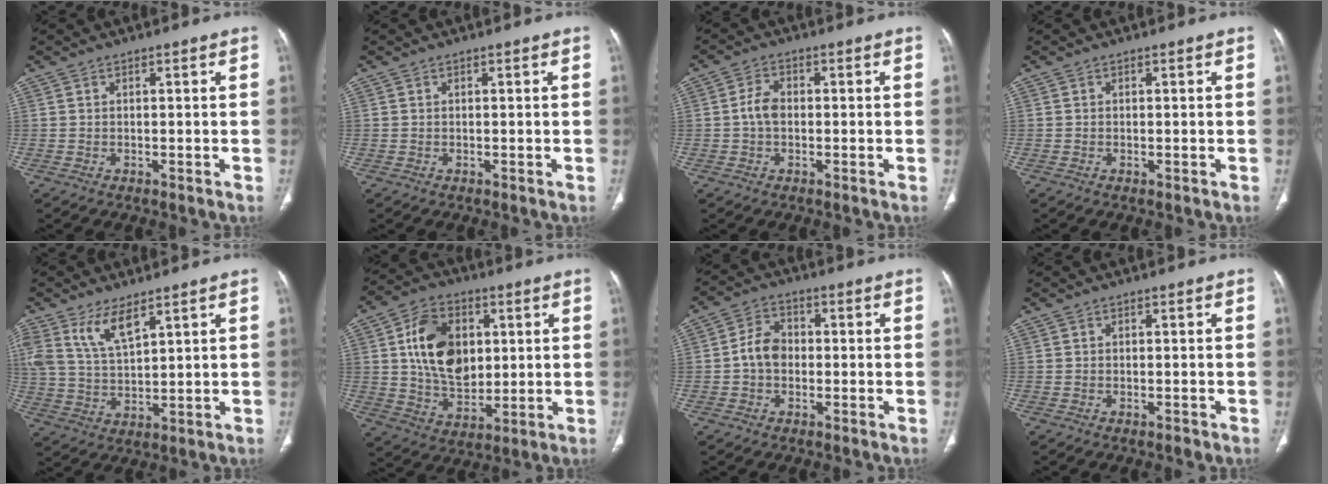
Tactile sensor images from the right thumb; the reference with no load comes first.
{"total": 0.0}
{"total": 3.6, "force": [-0.3, 2.5, 2.7], "torque": [-0.048, 0.009, -0.012]}
{"total": 0.0}
{"total": 7.9, "force": [5.0, 2.9, 5.4], "torque": [-0.105, -0.022, 0.109]}
{"total": 15.2, "force": [3.2, 10.5, 10.5], "torque": [-0.146, -0.011, 0.059]}
{"total": 5.6, "force": [-0.6, 4.3, 3.5], "torque": [-0.049, 0.018, -0.021]}
{"total": 0.9, "force": [-0.6, 0.3, 0.6], "torque": [-0.011, 0.000, -0.006]}